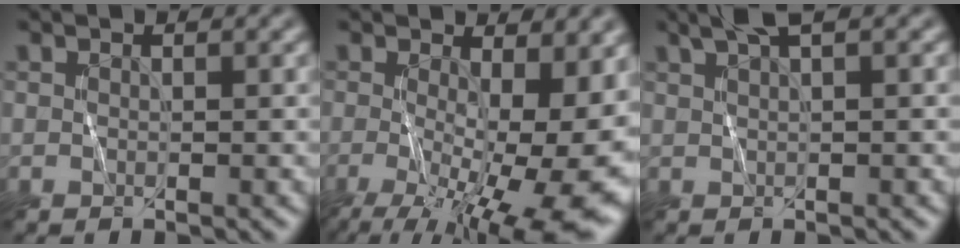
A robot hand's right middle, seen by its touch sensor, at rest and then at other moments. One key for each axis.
{"total": 14.9, "fx": -2.9, "fy": 6.2, "fz": 13.2, "tx": -0.193, "ty": -0.038, "tz": -0.025}
{"total": 2.2, "fx": 1.4, "fy": 0.4, "fz": 1.7, "tx": -0.028, "ty": 0.002, "tz": 0.027}